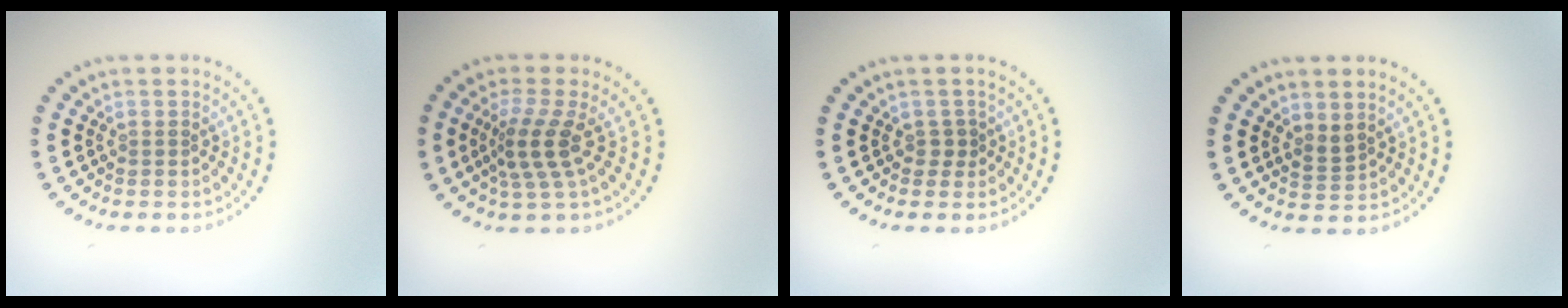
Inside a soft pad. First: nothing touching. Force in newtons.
{"total": 3.3, "press": 2.3, "slide": 2.3}
{"total": 0.9, "press": 0.8, "slide": 0.5}
{"total": 1.4, "press": 1.1, "slide": 0.7}